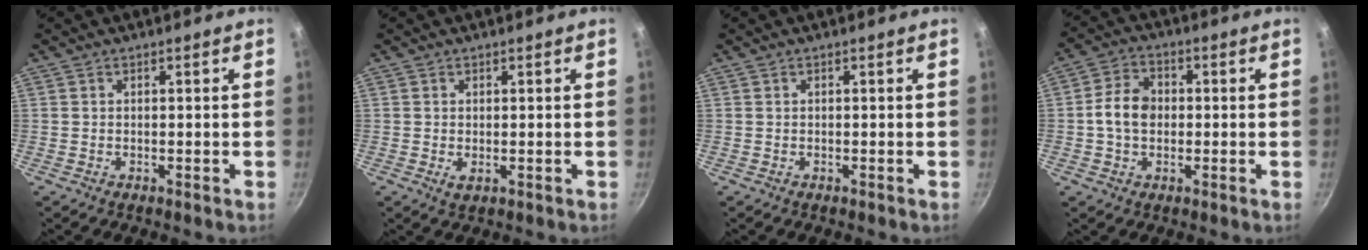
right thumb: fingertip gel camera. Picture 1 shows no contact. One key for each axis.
{"total": 1.4, "fx": 0.1, "fy": 0.9, "fz": 1.1, "tx": -0.018, "ty": -0.006, "tz": 0.002}
{"total": 0.0}
{"total": 7.4, "fx": -0.1, "fy": 5.6, "fz": 4.9, "tx": -0.073, "ty": 0.020, "tz": -0.014}